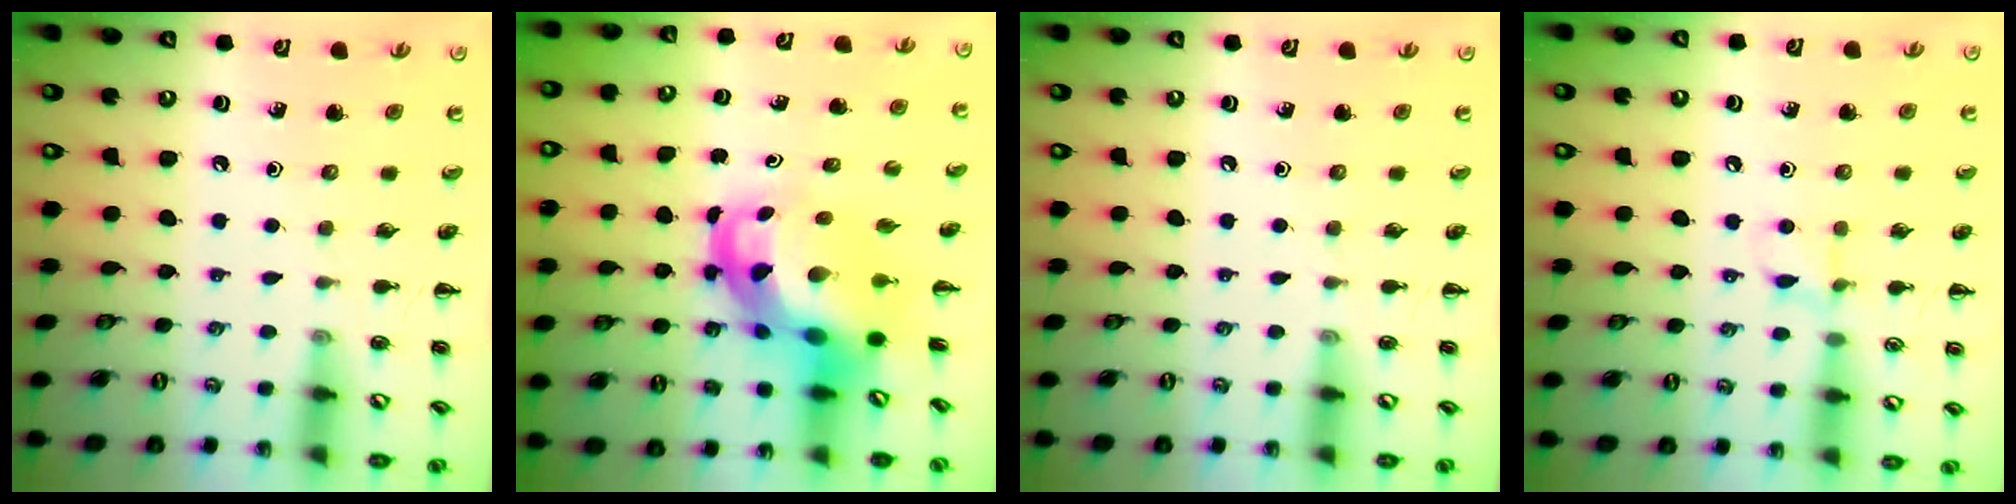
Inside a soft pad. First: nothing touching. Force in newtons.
{"total": 8.1, "press": 7.7, "slide": 2.3}
{"total": 0.0}
{"total": 6.0, "press": 5.7, "slide": 2.0}